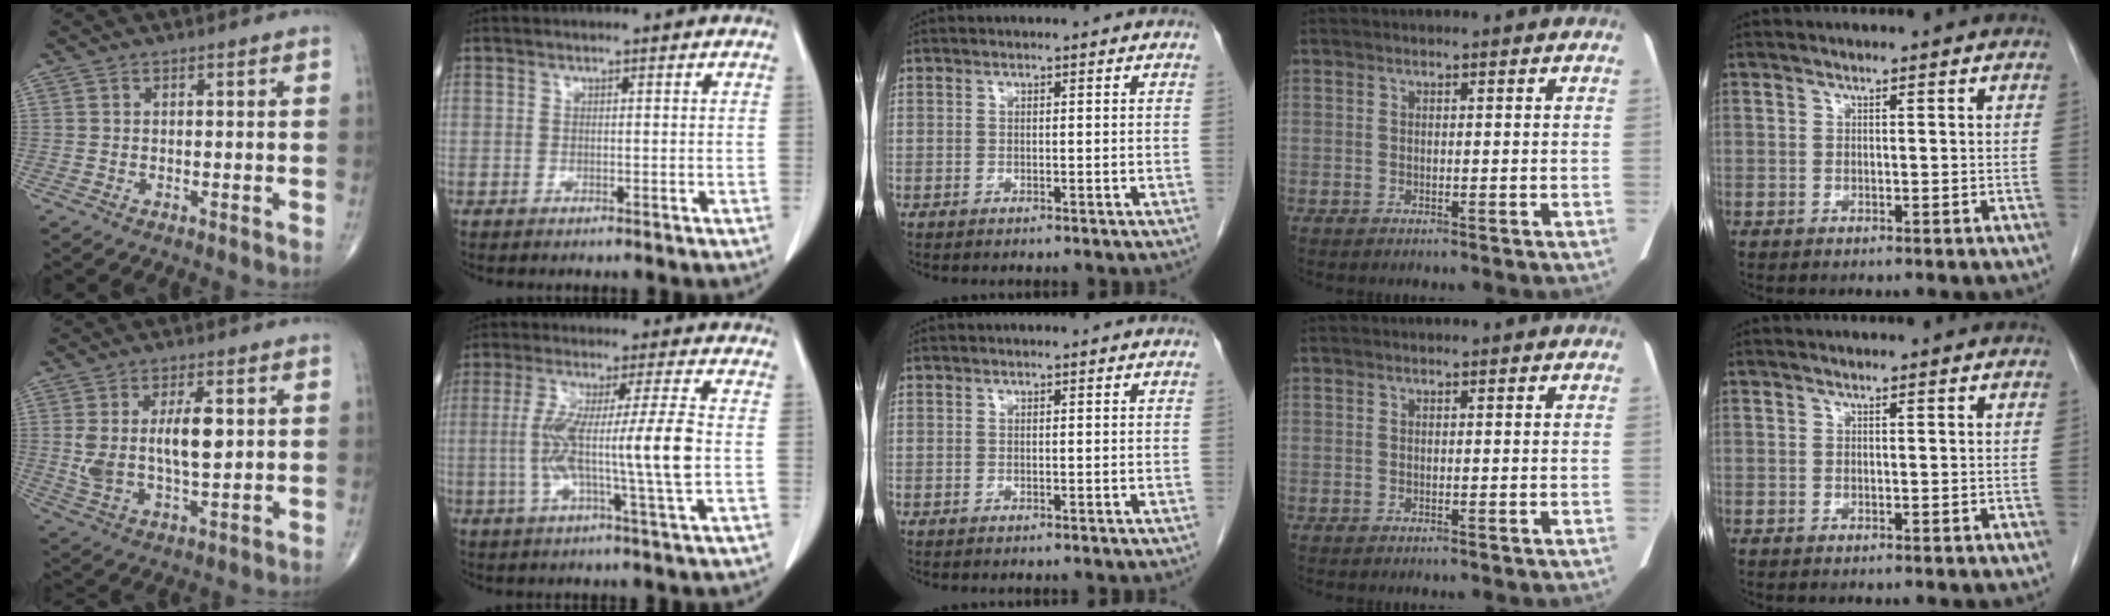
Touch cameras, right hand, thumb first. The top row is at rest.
{"thumb": {"total": 10.7, "force": [1.6, 4.8, 9.4], "torque": [-0.174, -0.004, 0.035]}, "index": {"total": 12.3, "force": [-1.0, -0.7, 12.3], "torque": [-0.229, 0.003, -0.021]}}